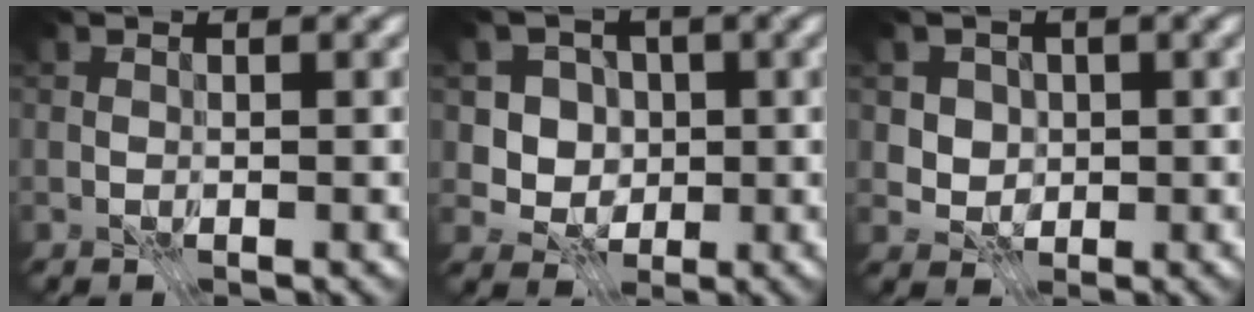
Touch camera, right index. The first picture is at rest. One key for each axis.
{"total": 4.2, "fx": 0.4, "fy": 3.8, "fz": 1.7, "tx": -0.023, "ty": -0.002, "tz": -0.002}
{"total": 3.0, "fx": 0.8, "fy": 2.7, "fz": 1.0, "tx": -0.026, "ty": -0.008, "tz": 0.023}